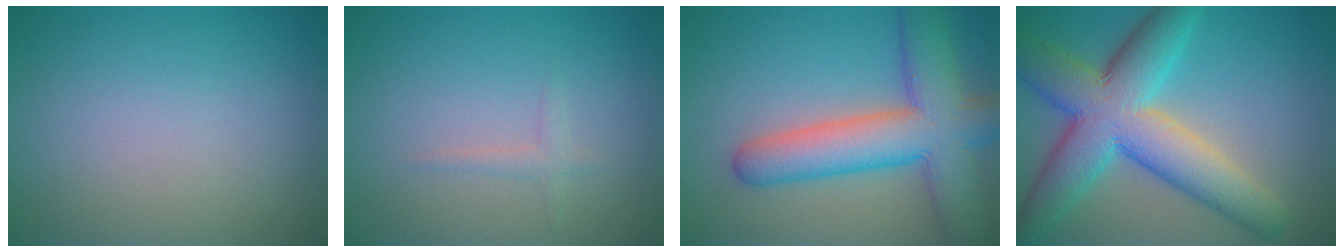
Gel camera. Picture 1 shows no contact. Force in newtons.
{"total": 1.0, "press": 1.0, "slide": 0.1}
{"total": 9.1, "press": 9.1, "slide": 0.4}
{"total": 10.6, "press": 10.6, "slide": 0.3}